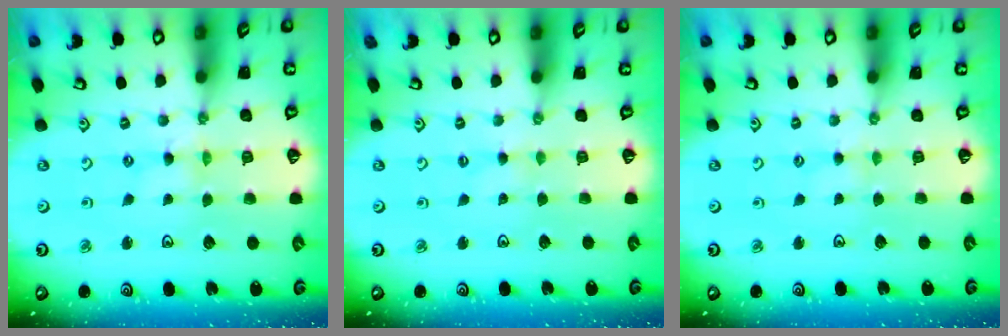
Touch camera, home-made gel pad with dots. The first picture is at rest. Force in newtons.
{"total": 0.0}
{"total": 2.1, "press": 2.1, "slide": 0.2}